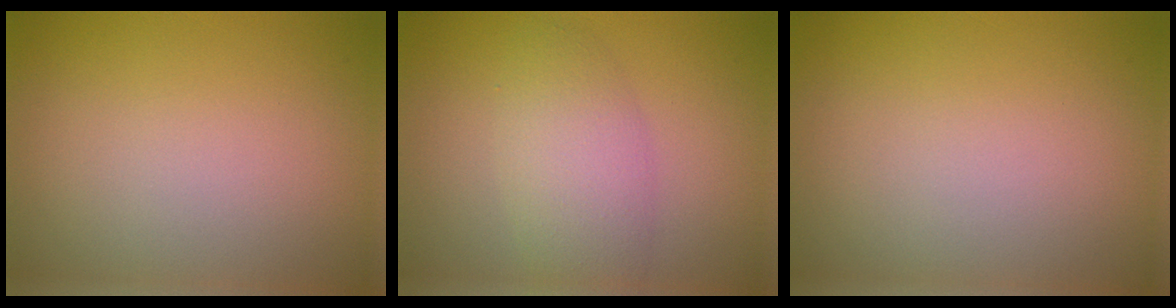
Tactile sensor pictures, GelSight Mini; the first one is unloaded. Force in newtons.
{"total": 4.0, "press": 4.0, "slide": 0.2}
{"total": 0.0}